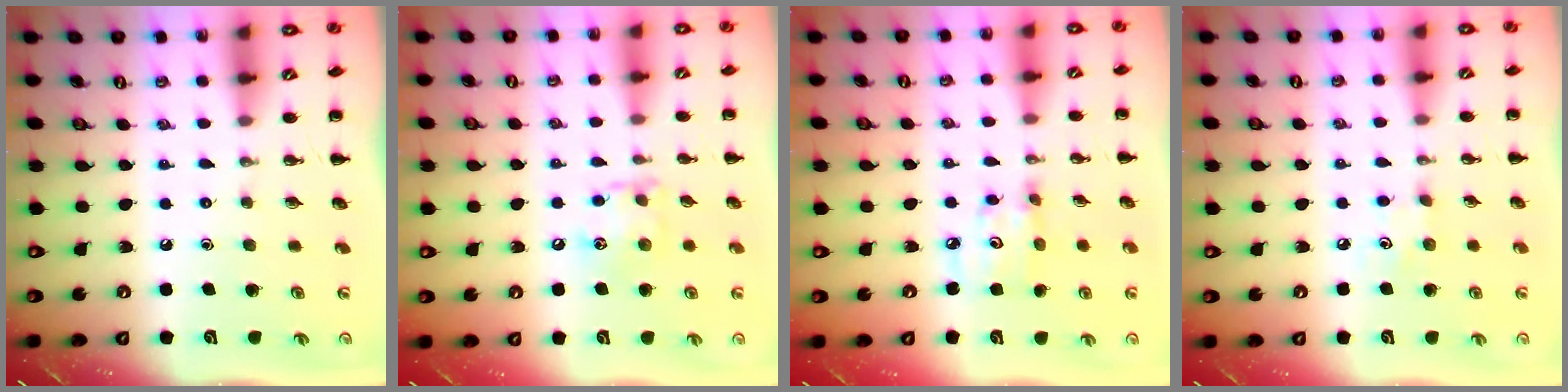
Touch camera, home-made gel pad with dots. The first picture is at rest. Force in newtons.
{"total": 9.5, "press": 9.5, "slide": 0.7}
{"total": 4.6, "press": 4.6, "slide": 0.5}
{"total": 4.1, "press": 3.9, "slide": 1.2}